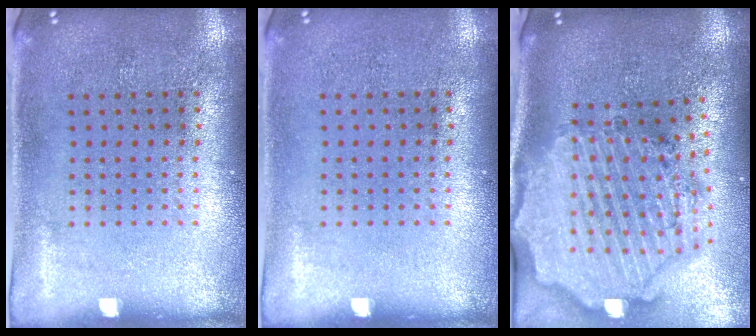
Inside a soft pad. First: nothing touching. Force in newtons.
{"total": 0.0}
{"total": 3.9, "press": 3.2, "slide": 2.3}